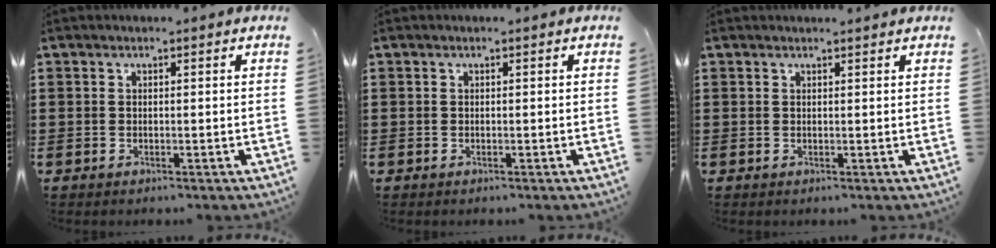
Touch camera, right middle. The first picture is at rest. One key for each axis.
{"total": 0.0}
{"total": 0.7, "fx": 0.7, "fy": 0.0, "fz": 0.1, "tx": 0.003, "ty": -0.006, "tz": 0.011}